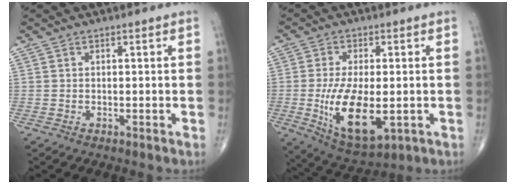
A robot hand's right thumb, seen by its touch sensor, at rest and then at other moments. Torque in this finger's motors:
{"motor_torque": [-0.22, 2.19, 0.81, 0.40, 0.48]}